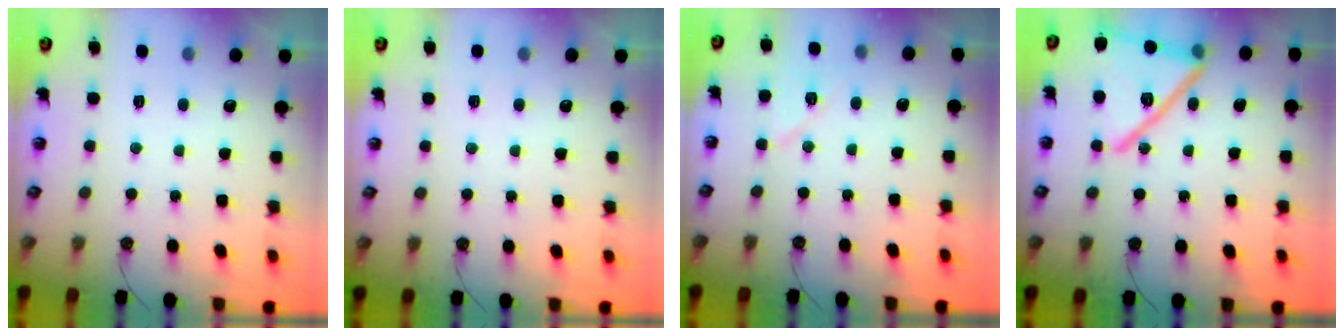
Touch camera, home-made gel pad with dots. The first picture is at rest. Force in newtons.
{"total": 2.8, "press": 1.8, "slide": 2.2}
{"total": 7.3, "press": 7.2, "slide": 1.2}
{"total": 23.2, "press": 20.6, "slide": 10.7}